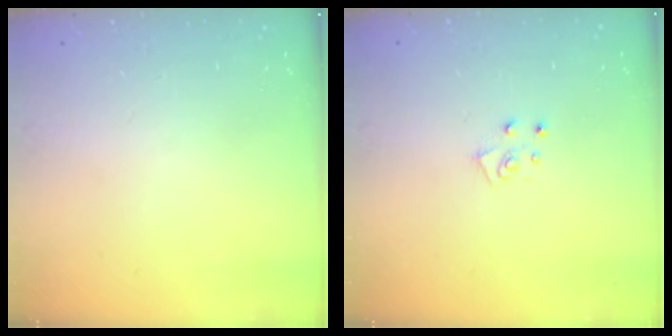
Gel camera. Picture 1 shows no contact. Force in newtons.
{"total": 6.4, "press": 6.4, "slide": 0.6}